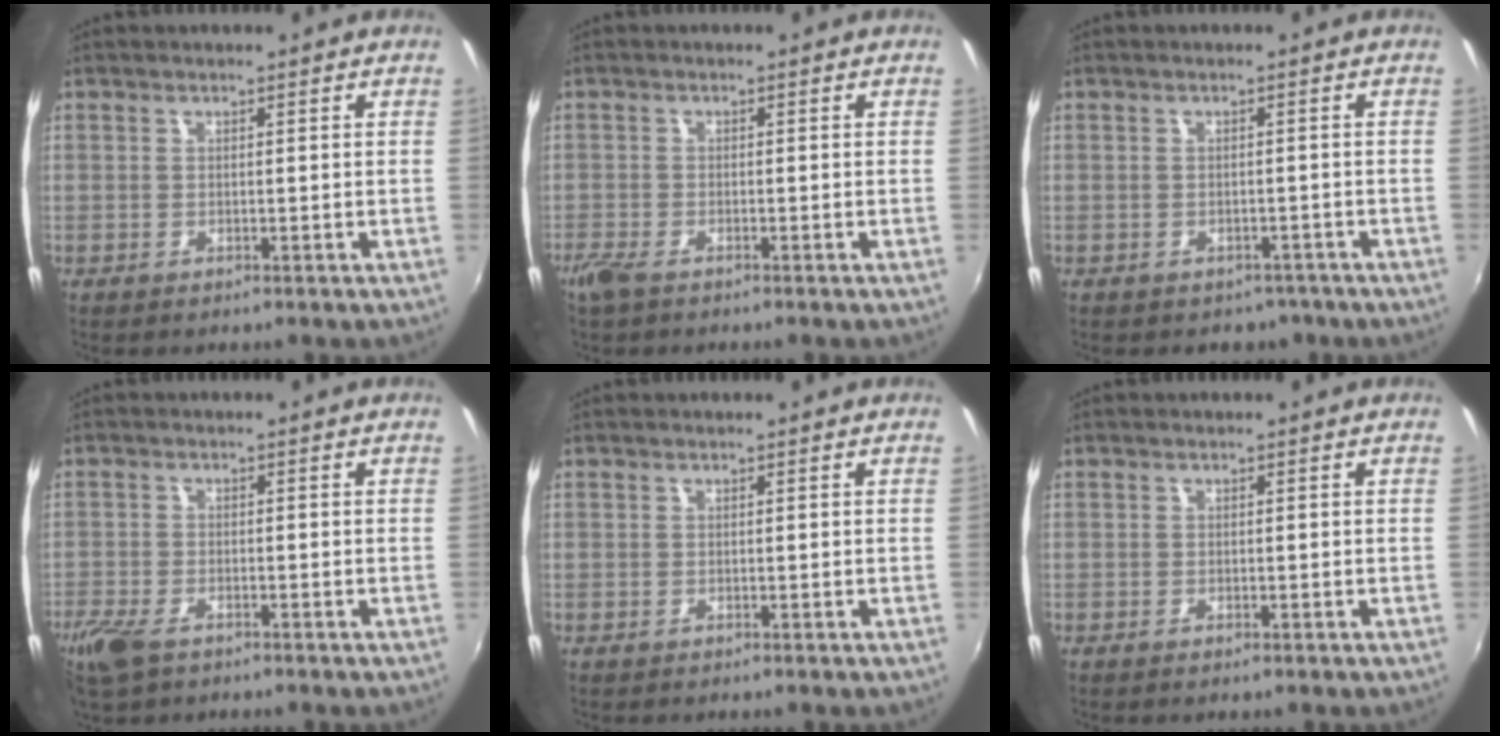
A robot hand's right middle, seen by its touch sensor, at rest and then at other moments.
{"total": 3.0, "force": [-2.2, 0.9, 1.8], "torque": [-0.043, -0.009, -0.046]}
{"total": 4.3, "force": [-3.0, 2.8, 1.1], "torque": [-0.021, -0.002, -0.032]}
{"total": 6.1, "force": [-4.2, 2.5, 3.6], "torque": [-0.096, -0.018, -0.083]}
{"total": 0.0}
{"total": 0.5, "force": [-0.4, 0.2, 0.3], "torque": [-0.005, -0.003, -0.008]}